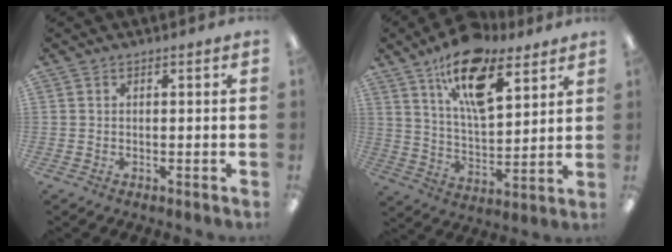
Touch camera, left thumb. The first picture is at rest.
{"total": 17.7, "force": [11.3, 7.3, 11.5], "torque": [-0.186, -0.050, 0.190]}